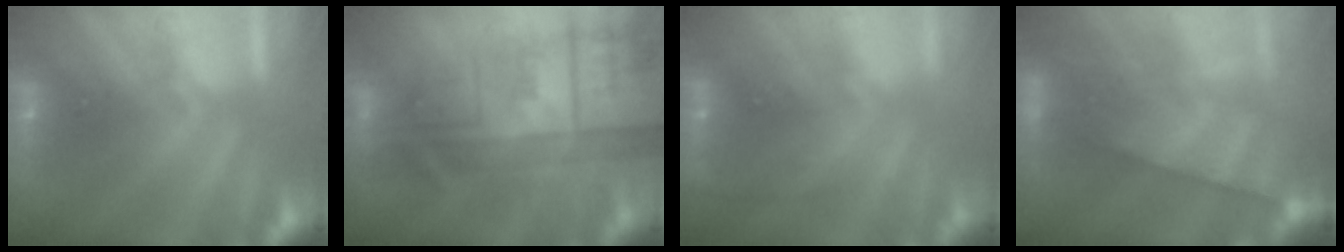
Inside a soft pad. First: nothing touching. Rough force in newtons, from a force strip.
{"total": 7.7}
{"total": 2.4}
{"total": 8.2}